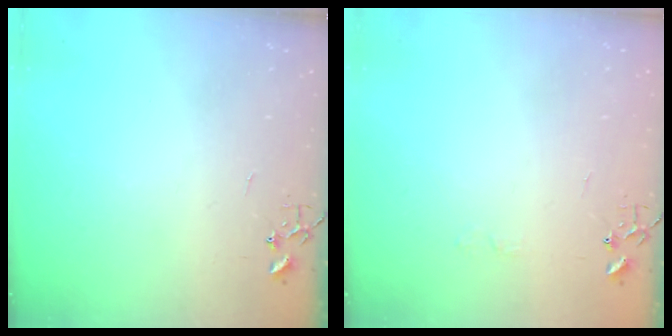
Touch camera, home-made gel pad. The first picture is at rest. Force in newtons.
{"total": 3.3, "press": 3.2, "slide": 0.5}